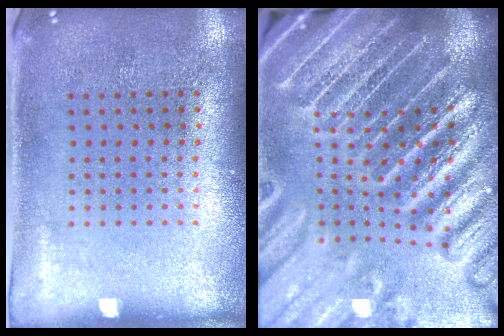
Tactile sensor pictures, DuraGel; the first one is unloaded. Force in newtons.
{"total": 5.6, "press": 4.8, "slide": 2.7}